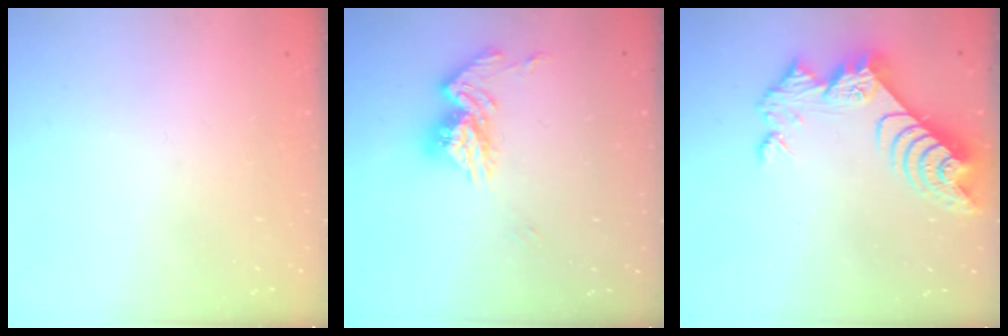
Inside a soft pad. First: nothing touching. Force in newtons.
{"total": 13.6, "press": 13.5, "slide": 1.3}
{"total": 10.0, "press": 10.0, "slide": 0.9}